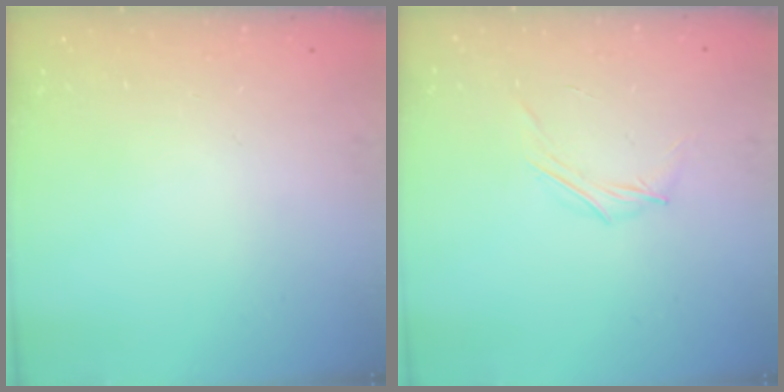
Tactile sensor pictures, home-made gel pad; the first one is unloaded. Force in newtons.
{"total": 3.7, "press": 3.5, "slide": 1.1}